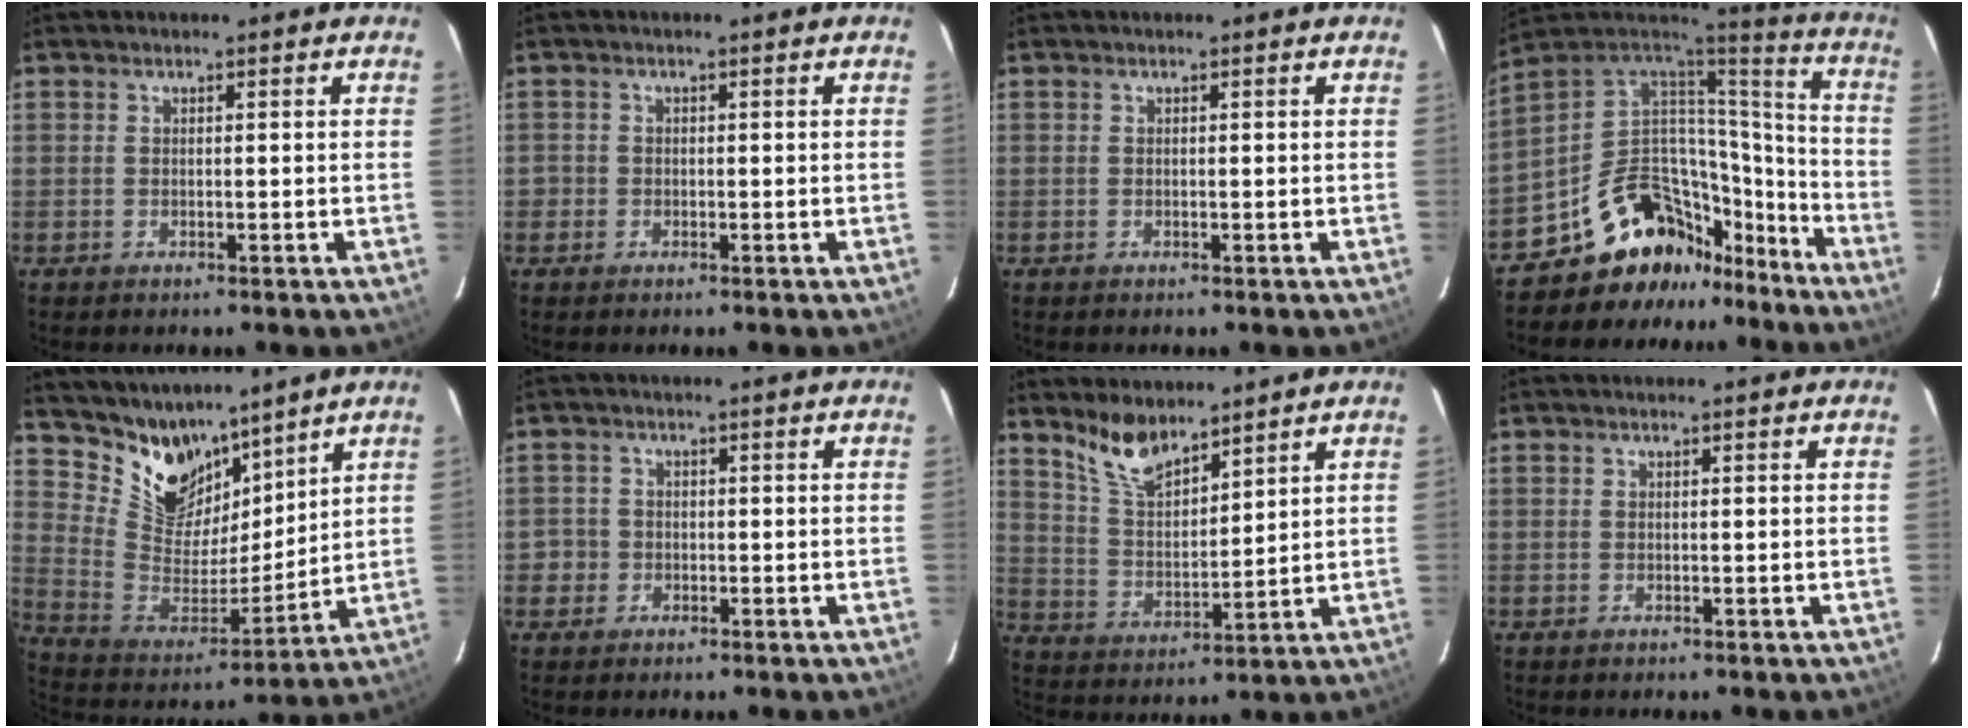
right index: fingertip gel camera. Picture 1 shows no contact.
{"total": 1.5, "force": [-0.8, 1.3, 0.1], "torque": [-0.004, 0.002, -0.014]}
{"total": 0.0}
{"total": 21.1, "force": [-15.5, 12.1, 7.6], "torque": [-0.157, 0.062, -0.233]}
{"total": 14.6, "force": [11.2, 7.9, 4.8], "torque": [-0.112, -0.001, 0.223]}
{"total": 2.9, "force": [-1.1, 2.7, 0.2], "torque": [0.000, 0.015, -0.020]}
{"total": 8.9, "force": [7.2, 2.9, 4.4], "torque": [-0.085, 0.004, 0.146]}
{"total": 0.0}